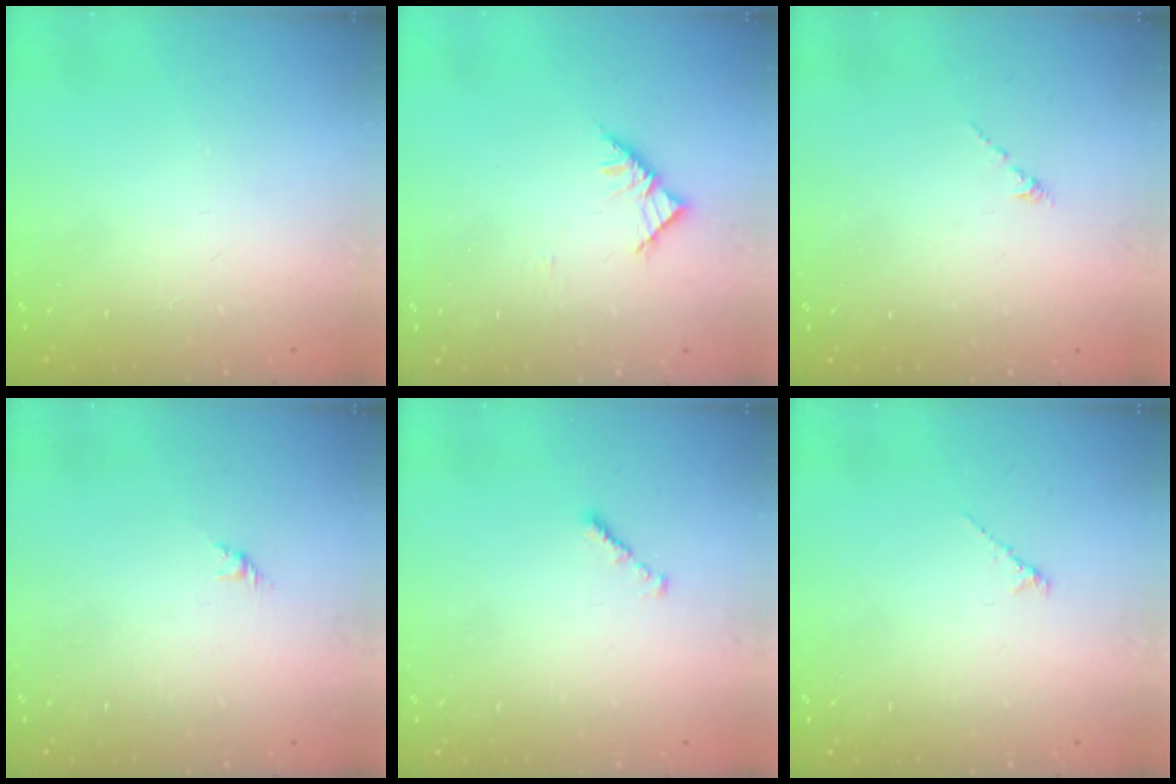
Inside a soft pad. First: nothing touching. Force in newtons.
{"total": 4.5, "press": 4.3, "slide": 1.0}
{"total": 0.0}
{"total": 1.6, "press": 1.5, "slide": 0.7}
{"total": 0.8, "press": 0.7, "slide": 0.4}
{"total": 1.2, "press": 1.1, "slide": 0.4}